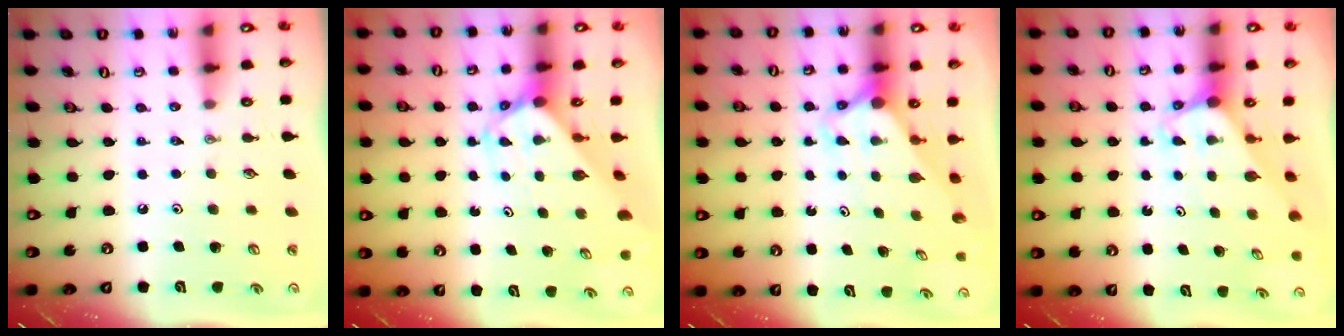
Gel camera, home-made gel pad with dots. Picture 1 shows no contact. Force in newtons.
{"total": 2.8, "press": 2.8, "slide": 0.3}
{"total": 2.8, "press": 2.8, "slide": 0.1}
{"total": 3.1, "press": 3.1, "slide": 0.0}